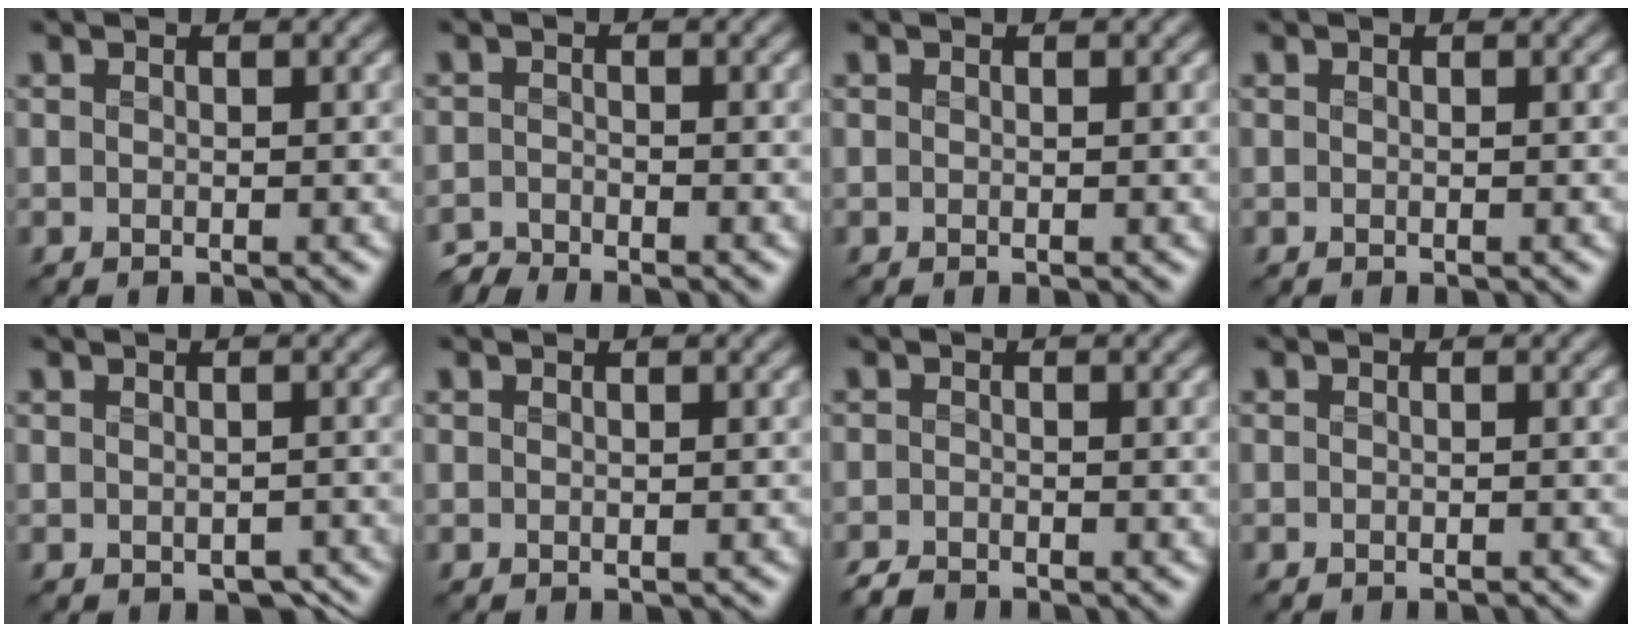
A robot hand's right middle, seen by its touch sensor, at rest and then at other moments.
{"total": 2.1, "force": [-2.1, -0.1, -0.2], "torque": [0.005, -0.005, -0.045]}
{"total": 0.0}
{"total": 0.0}
{"total": 2.6, "force": [-1.5, 1.5, 1.5], "torque": [-0.014, -0.016, -0.011]}
{"total": 0.0}
{"total": 1.8, "force": [-1.7, 0.3, 0.2], "torque": [-0.004, -0.007, -0.035]}
{"total": 0.7, "force": [-0.7, 0.0, 0.0], "torque": [0.000, -0.006, -0.014]}